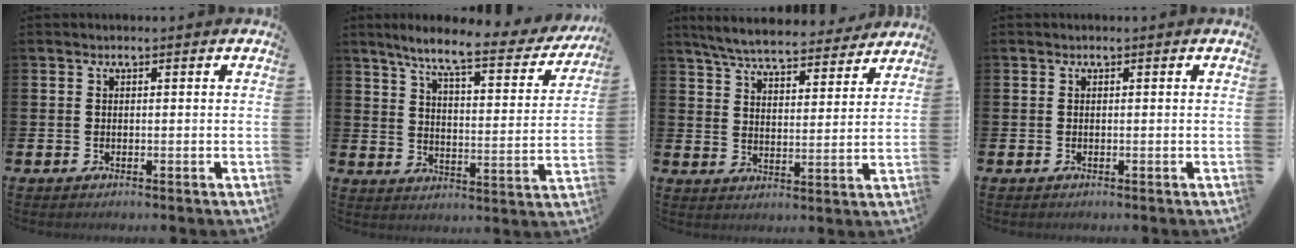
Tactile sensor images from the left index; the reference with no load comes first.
{"total": 8.0, "force": [6.6, 1.4, 4.4], "torque": [-0.102, -0.040, 0.103]}
{"total": 6.7, "force": [6.4, 1.1, 1.8], "torque": [-0.058, -0.039, 0.112]}
{"total": 0.0}